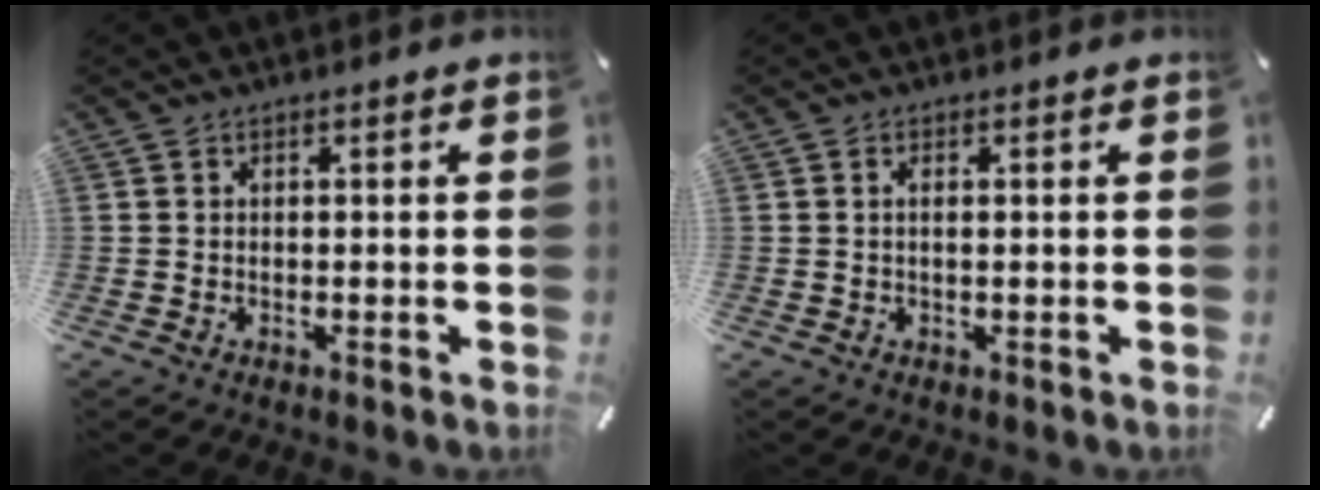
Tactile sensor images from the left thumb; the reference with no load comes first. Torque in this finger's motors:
{"motor_torque": [0.00, -0.50, -0.02, 0.07, -0.04]}